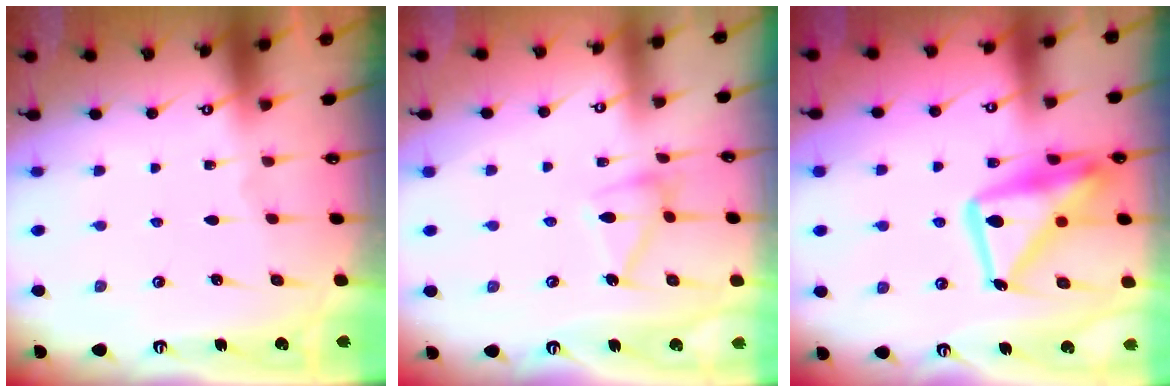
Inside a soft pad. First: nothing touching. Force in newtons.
{"total": 11.6, "press": 11.6, "slide": 0.4}
{"total": 19.4, "press": 19.3, "slide": 1.9}